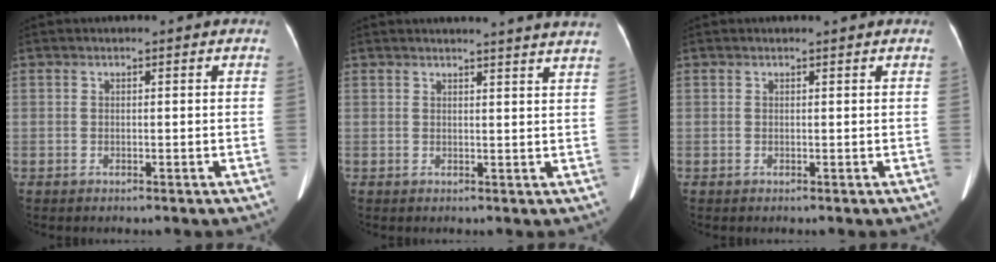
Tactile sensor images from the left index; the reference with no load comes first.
{"total": 10.3, "force": [9.7, -0.9, 3.3], "torque": [-0.038, -0.025, 0.091]}
{"total": 0.7, "force": [0.6, -0.1, 0.2], "torque": [-0.010, 0.000, 0.011]}